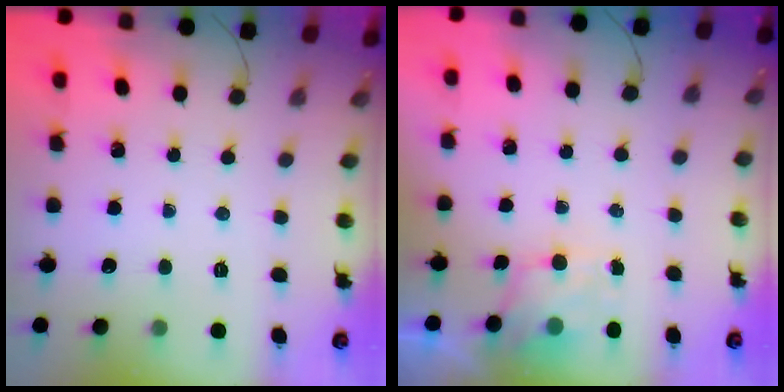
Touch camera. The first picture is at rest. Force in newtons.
{"total": 4.4, "press": 4.3, "slide": 1.0}